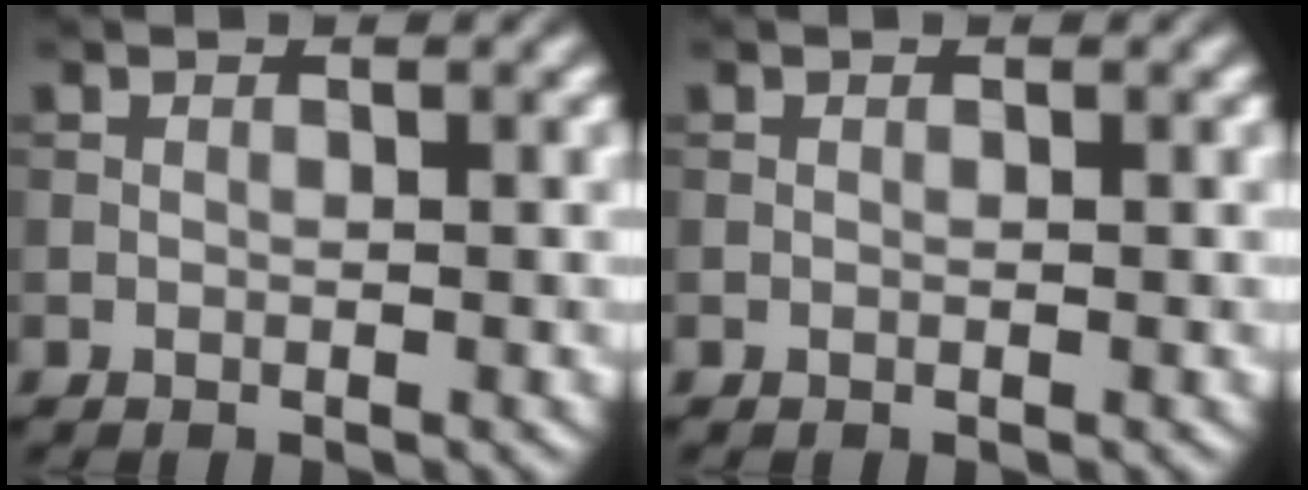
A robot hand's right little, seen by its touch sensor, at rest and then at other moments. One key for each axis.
{"total": 0.0}